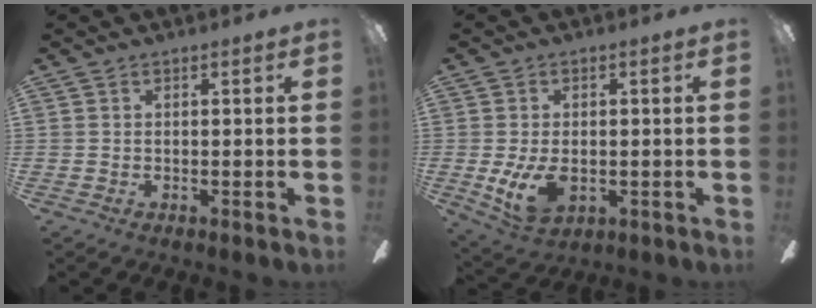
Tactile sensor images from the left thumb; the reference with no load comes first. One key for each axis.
{"total": 9.0, "fx": -1.5, "fy": 5.6, "fz": 6.8, "tx": -0.129, "ty": -0.007, "tz": -0.024}